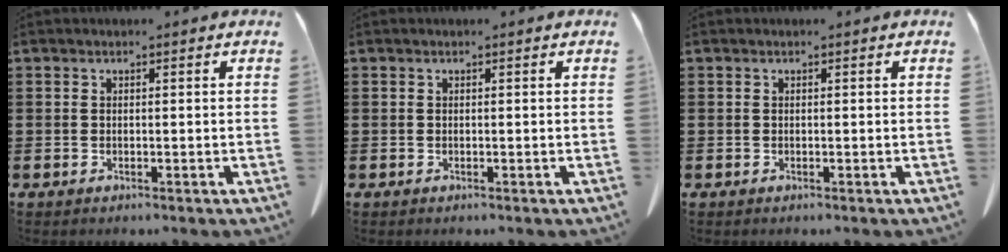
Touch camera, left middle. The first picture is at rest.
{"total": 0.0}
{"total": 0.0}